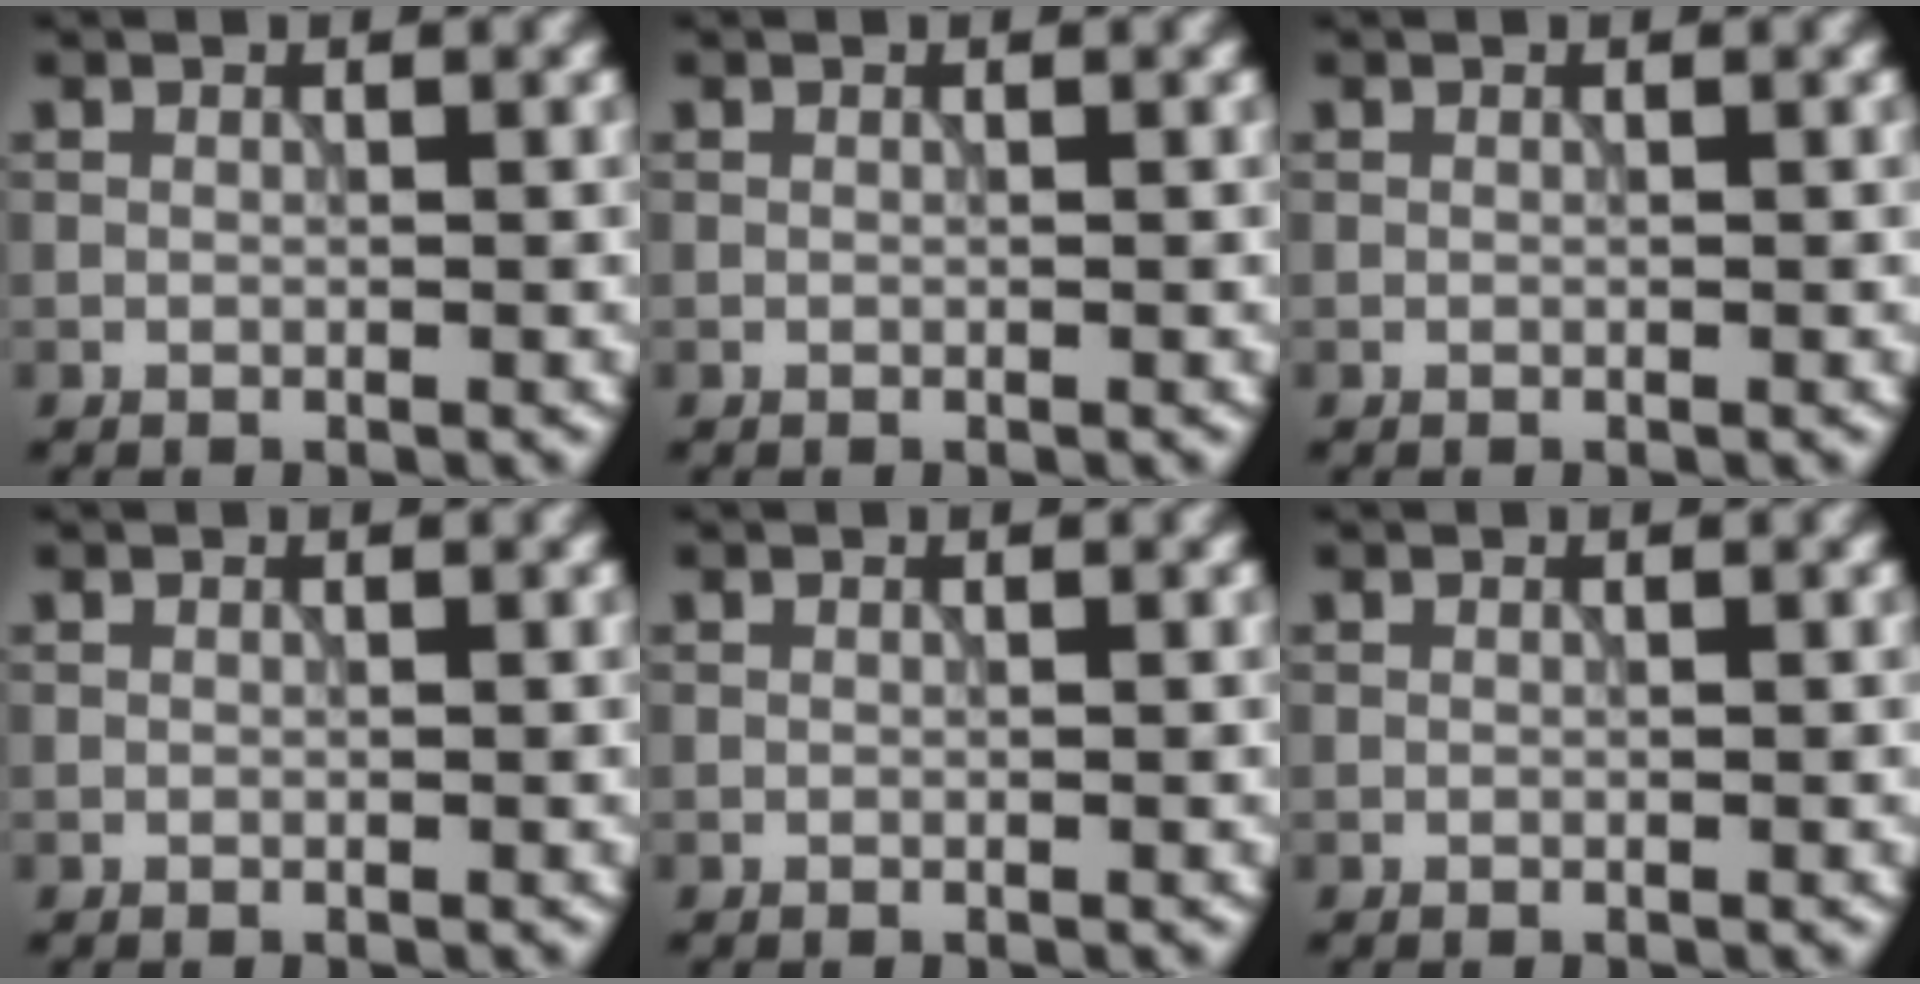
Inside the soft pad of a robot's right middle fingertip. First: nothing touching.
{"total": 0.0}
{"total": 0.0}
{"total": 0.0}
{"total": 0.0}
{"total": 0.0}